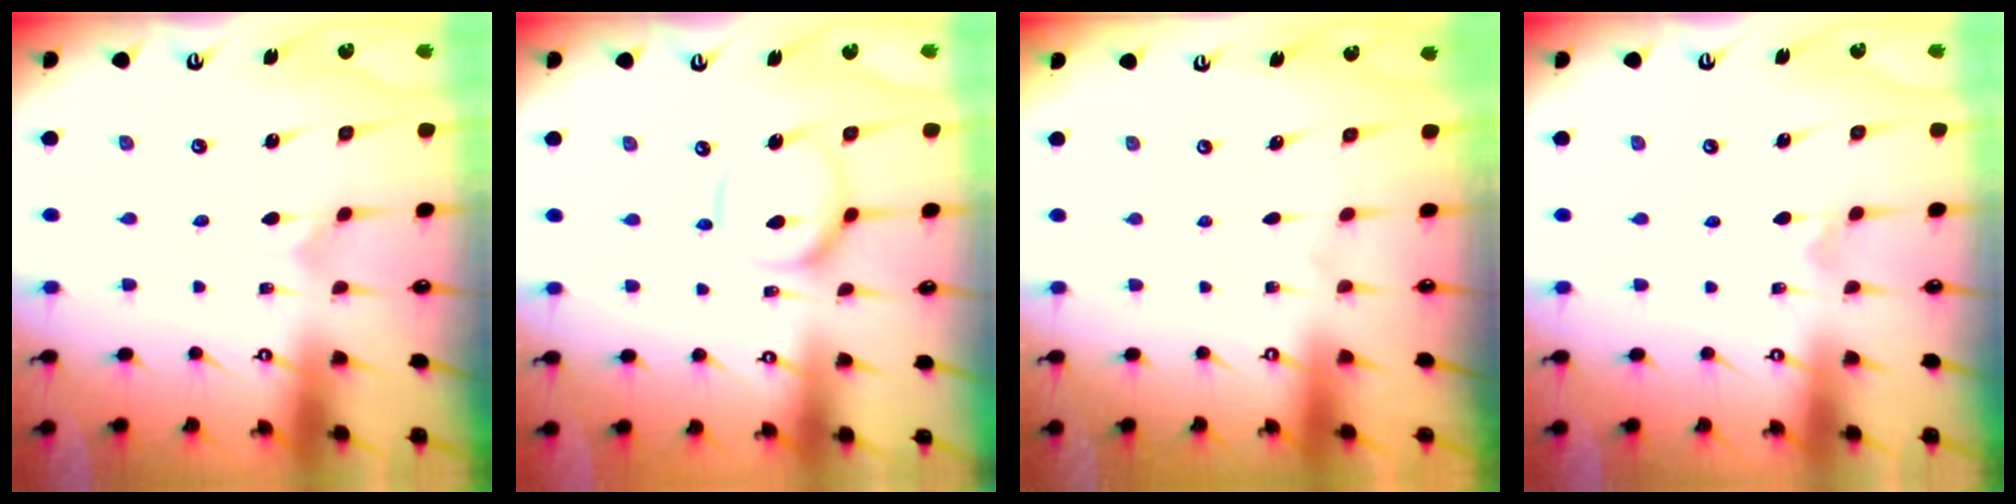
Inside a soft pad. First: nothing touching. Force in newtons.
{"total": 13.2, "press": 13.1, "slide": 1.5}
{"total": 0.0}
{"total": 2.3, "press": 2.3, "slide": 0.2}